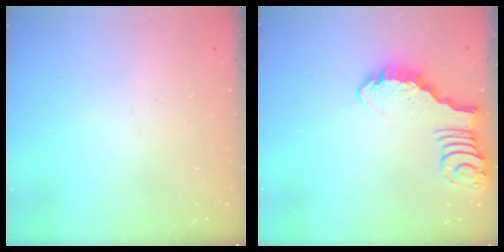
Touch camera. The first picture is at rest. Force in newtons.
{"total": 2.9, "press": 2.9, "slide": 0.3}